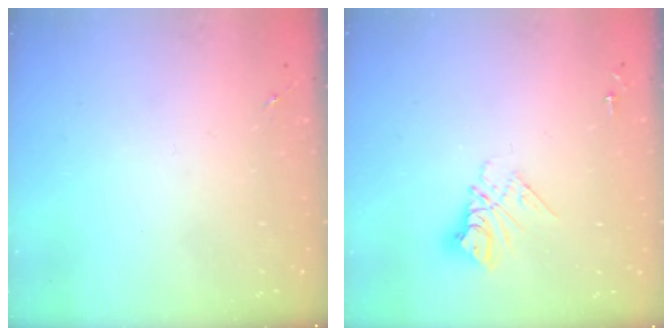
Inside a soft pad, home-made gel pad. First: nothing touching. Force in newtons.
{"total": 10.4, "press": 10.4, "slide": 0.9}